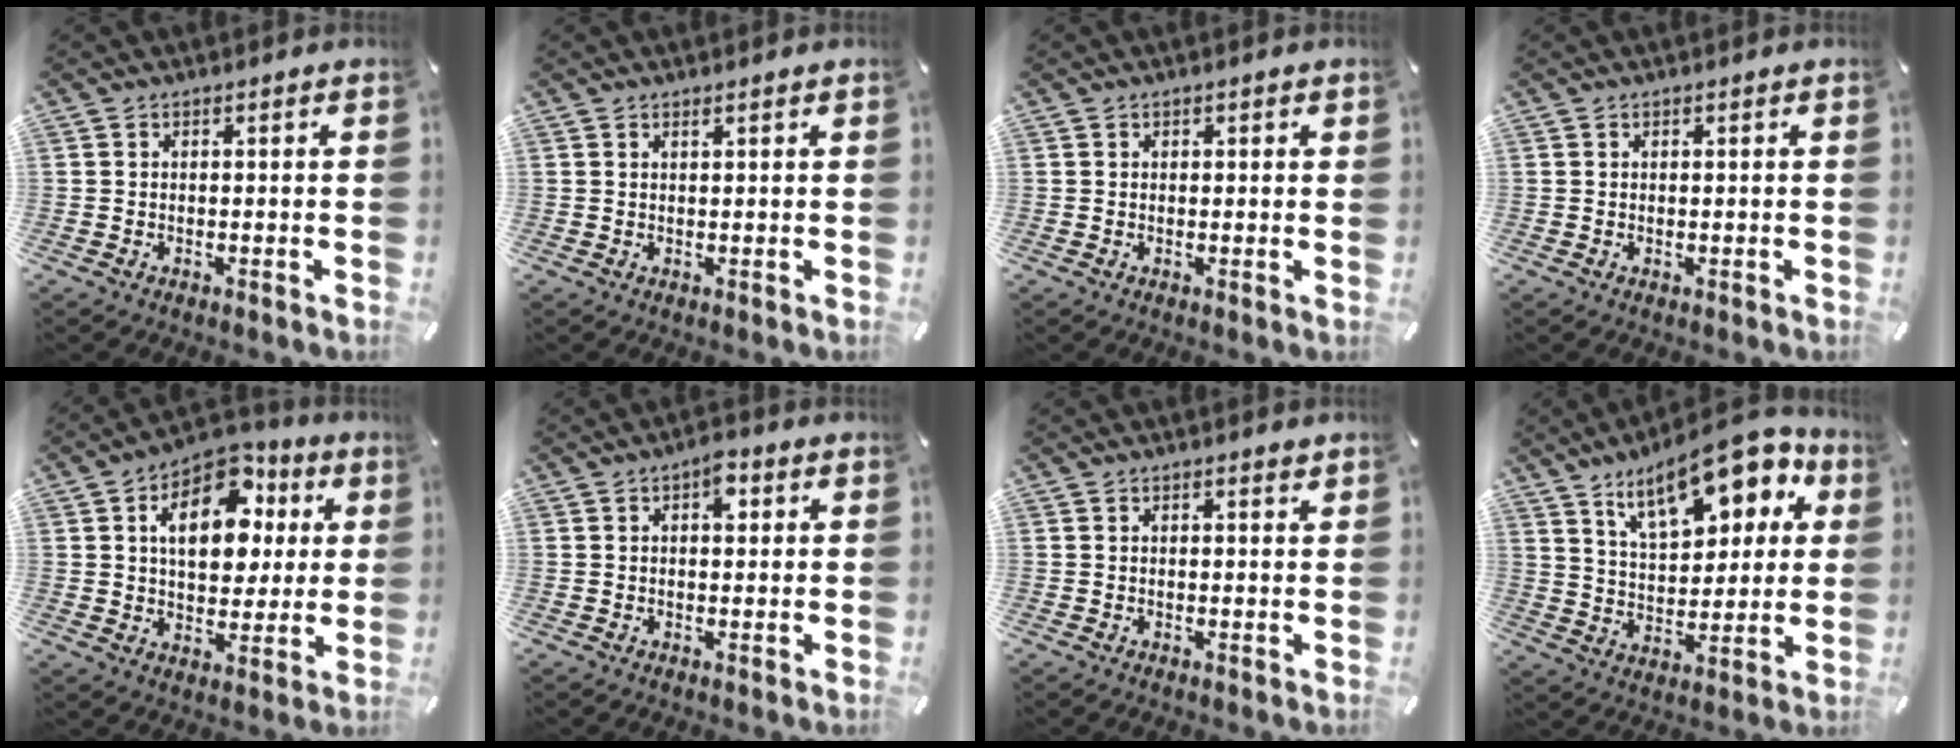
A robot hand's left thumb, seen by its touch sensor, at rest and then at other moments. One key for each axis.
{"total": 0.8, "fx": 0.6, "fy": 0.1, "fz": 0.6, "tx": -0.011, "ty": -0.001, "tz": 0.011}
{"total": 0.6, "fx": 0.3, "fy": 0.4, "fz": 0.3, "tx": 0.004, "ty": -0.002, "tz": 0.004}
{"total": 0.0}
{"total": 16.1, "fx": 4.9, "fy": 10.8, "fz": 10.9, "tx": -0.167, "ty": -0.010, "tz": 0.085}
{"total": 4.1, "fx": 1.3, "fy": 2.3, "fz": 3.1, "tx": -0.033, "ty": -0.004, "tz": 0.013}
{"total": 0.9, "fx": 0.6, "fy": 0.3, "fz": 0.6, "tx": -0.003, "ty": -0.004, "tz": 0.009}
{"total": 18.4, "fx": 11.0, "fy": 8.8, "fz": 11.9, "tx": -0.184, "ty": -0.046, "tz": 0.183}